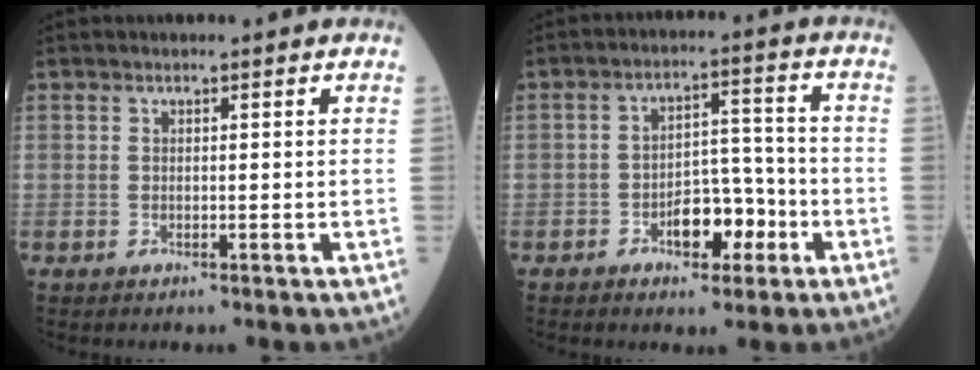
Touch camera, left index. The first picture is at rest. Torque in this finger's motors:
{"motor_torque": [0.30, 0.44, 0.12, 0.06]}